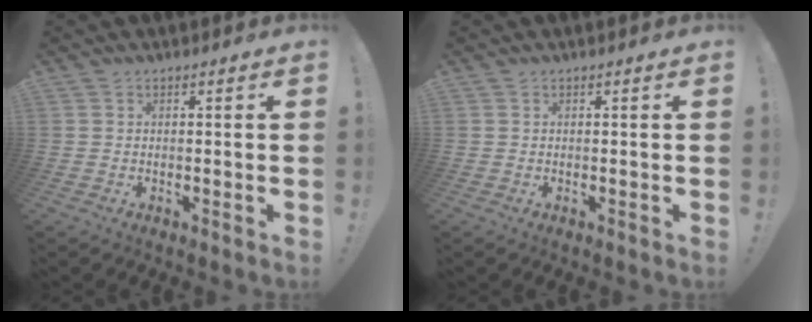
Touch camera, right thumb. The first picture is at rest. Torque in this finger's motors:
{"motor_torque": [-0.03, -0.03, 0.04, 0.04, 0.00]}